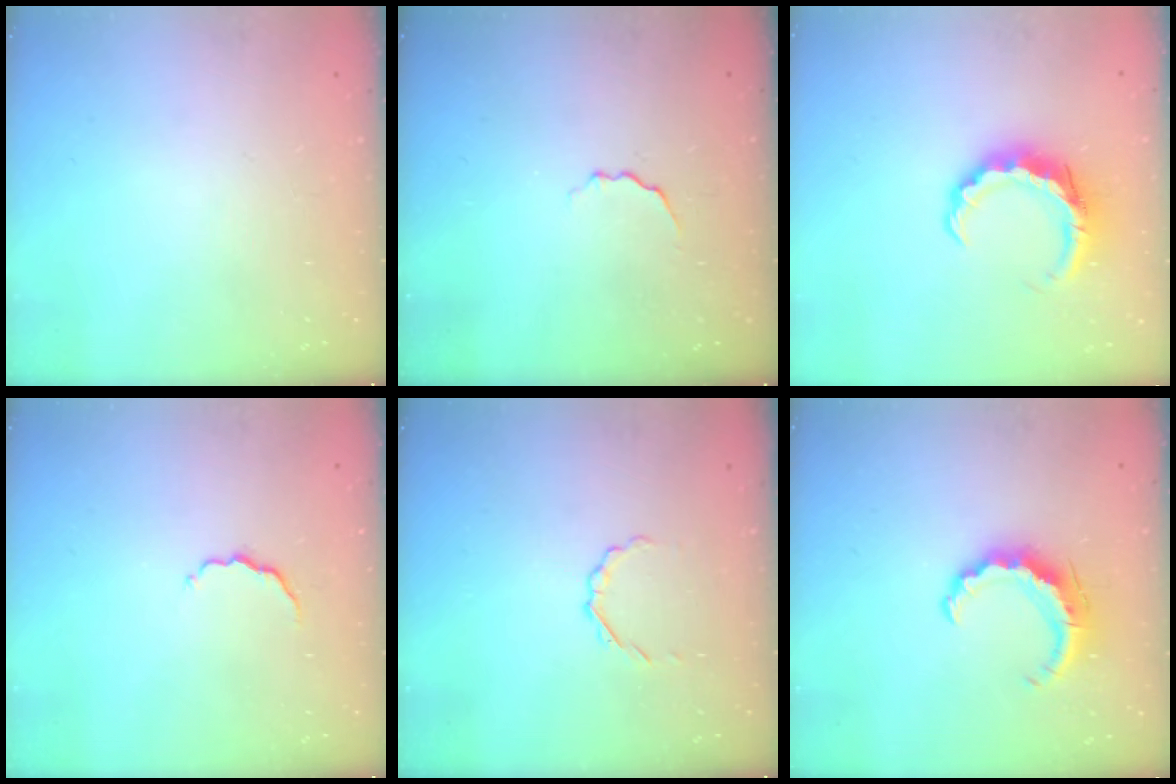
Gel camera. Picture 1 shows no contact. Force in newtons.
{"total": 3.0, "press": 2.9, "slide": 0.7}
{"total": 8.7, "press": 8.6, "slide": 1.6}
{"total": 5.1, "press": 5.0, "slide": 1.1}
{"total": 2.2, "press": 2.1, "slide": 0.7}
{"total": 8.5, "press": 8.4, "slide": 0.3}